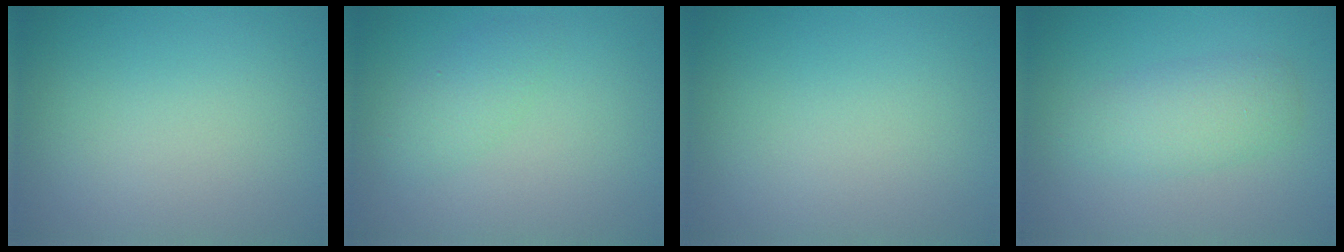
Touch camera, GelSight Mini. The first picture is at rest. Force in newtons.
{"total": 1.9, "press": 1.9, "slide": 0.0}
{"total": 0.0}
{"total": 2.9, "press": 2.9, "slide": 0.1}